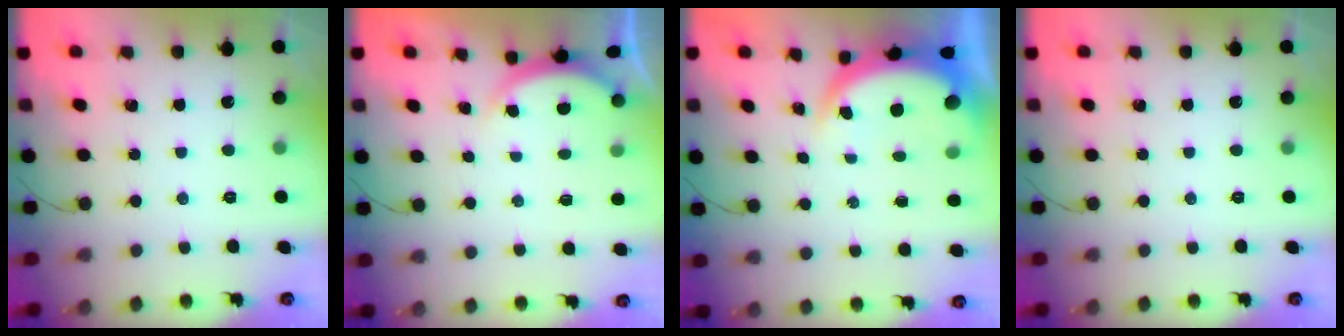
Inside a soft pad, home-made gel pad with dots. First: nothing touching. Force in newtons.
{"total": 2.1, "press": 2.0, "slide": 0.3}
{"total": 5.1, "press": 5.1, "slide": 0.1}
{"total": 0.0}